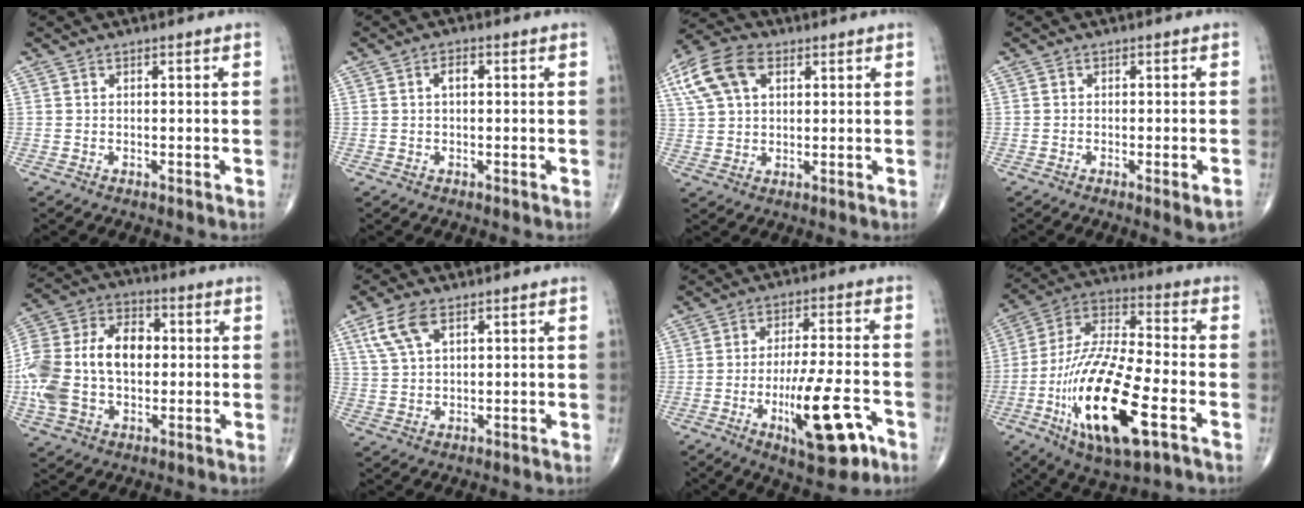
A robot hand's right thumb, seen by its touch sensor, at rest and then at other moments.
{"total": 2.3, "force": [0.4, 1.2, 1.9], "torque": [-0.032, 0.008, 0.005]}
{"total": 11.4, "force": [4.4, 7.1, 7.7], "torque": [-0.156, 0.014, 0.082]}
{"total": 3.2, "force": [-1.5, 0.6, 2.8], "torque": [-0.038, 0.000, -0.019]}
{"total": 20.6, "force": [-0.2, 13.6, 15.5], "torque": [-0.325, 0.027, -0.004]}
{"total": 6.9, "force": [3.5, 3.3, 4.9], "torque": [-0.104, -0.001, 0.072]}
{"total": 14.8, "force": [-6.2, 4.3, 12.7], "torque": [-0.204, 0.020, -0.089]}
{"total": 24.0, "force": [-8.1, 8.2, 21.0], "torque": [-0.427, 0.018, -0.138]}